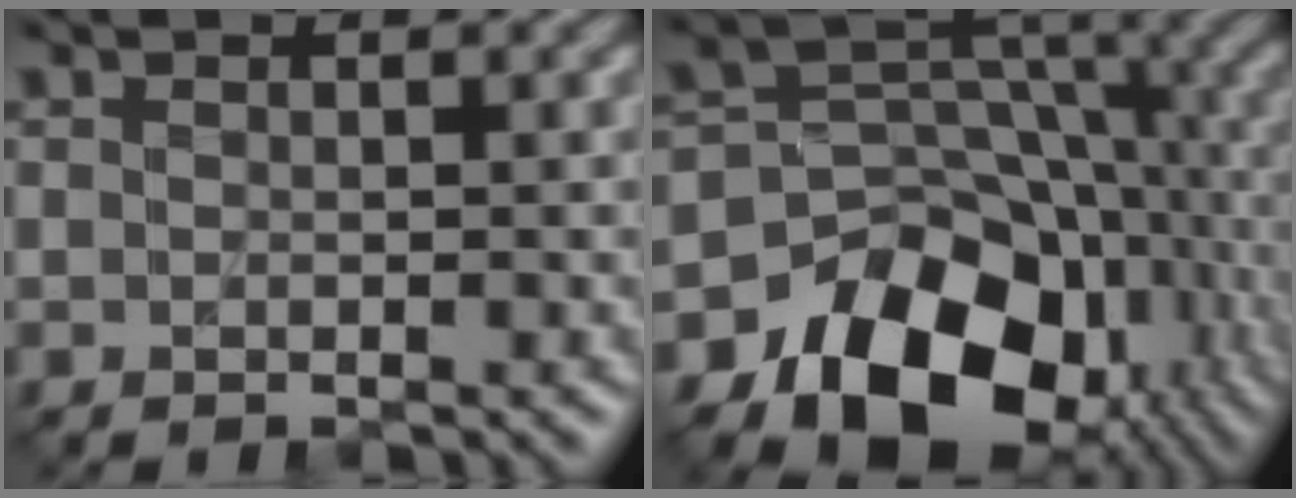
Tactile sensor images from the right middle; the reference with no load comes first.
{"total": 14.6, "force": [-7.9, 10.1, 6.8], "torque": [-0.132, -0.011, -0.127]}